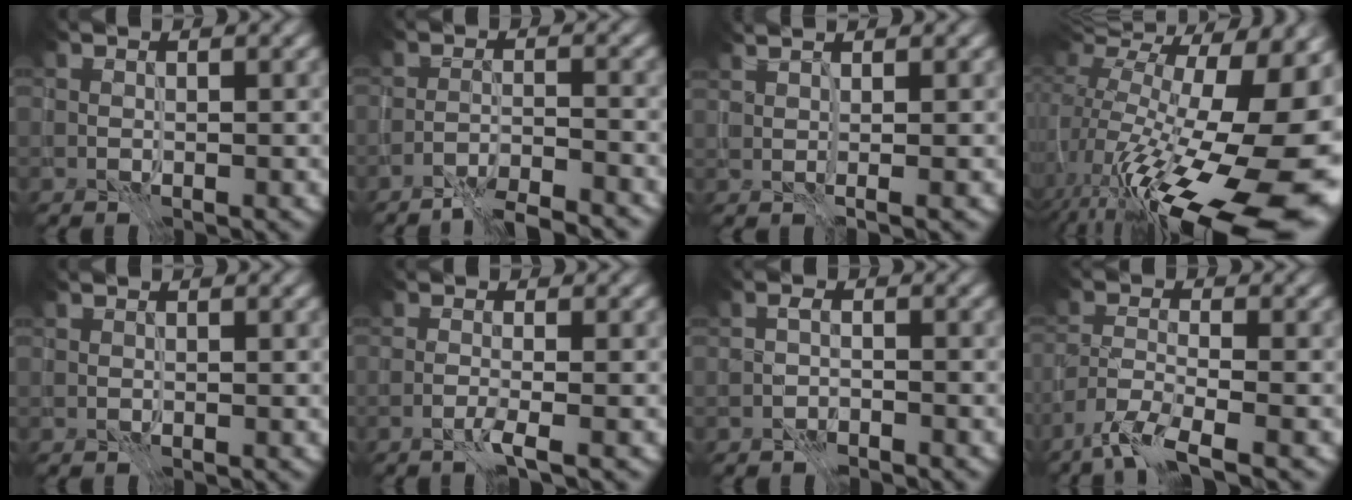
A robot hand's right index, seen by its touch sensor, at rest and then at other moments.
{"total": 5.3, "force": [-5.1, 0.2, 1.5], "torque": [-0.026, 0.000, -0.083]}
{"total": 3.7, "force": [2.0, 1.0, 3.0], "torque": [-0.036, 0.016, 0.012]}
{"total": 19.2, "force": [-2.5, 6.4, 17.9], "torque": [-0.292, -0.016, -0.023]}
{"total": 0.0}
{"total": 1.6, "force": [-1.2, 0.0, 1.0], "torque": [-0.013, 0.005, -0.031]}
{"total": 1.5, "force": [-1.5, 0.2, 0.2], "torque": [-0.007, 0.003, -0.031]}
{"total": 4.5, "force": [-3.8, 0.5, 2.3], "torque": [-0.045, -0.004, -0.083]}